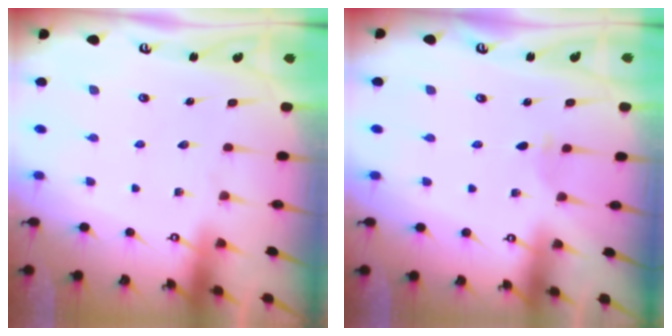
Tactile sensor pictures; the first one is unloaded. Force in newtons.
{"total": 1.4, "press": 1.4, "slide": 0.3}